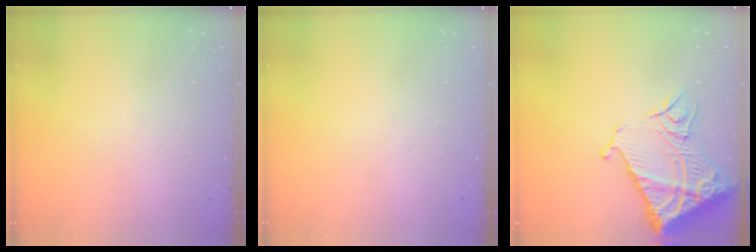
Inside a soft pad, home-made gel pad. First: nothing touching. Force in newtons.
{"total": 0.0}
{"total": 18.4, "press": 18.3, "slide": 2.2}